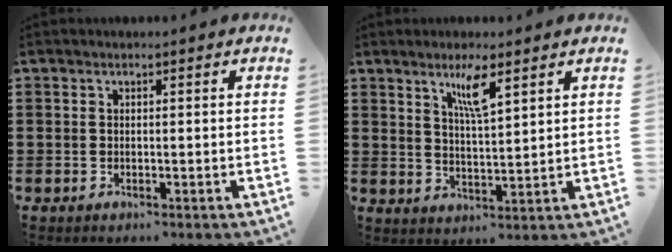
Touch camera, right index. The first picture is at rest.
{"total": 5.1, "force": [3.2, 0.9, 3.9], "torque": [-0.078, 0.003, 0.052]}